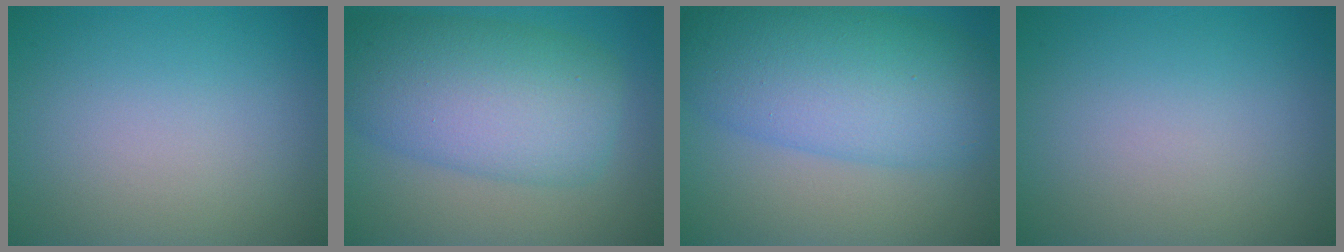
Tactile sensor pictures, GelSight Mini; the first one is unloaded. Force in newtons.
{"total": 9.2, "press": 9.2, "slide": 0.1}
{"total": 9.7, "press": 9.7, "slide": 0.1}
{"total": 0.0}